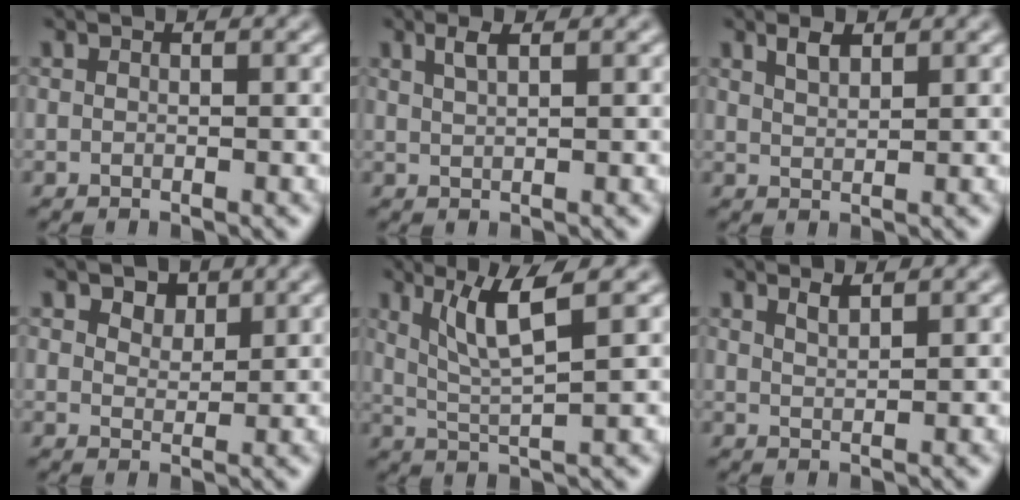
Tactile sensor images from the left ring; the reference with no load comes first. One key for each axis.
{"total": 1.6, "fx": 1.0, "fy": 0.4, "fz": 1.2, "tx": -0.021, "ty": 0.004, "tz": 0.016}
{"total": 1.6, "fx": 1.2, "fy": 0.6, "fz": 0.9, "tx": -0.019, "ty": 0.002, "tz": 0.024}
{"total": 2.2, "fx": 1.6, "fy": 1.3, "fz": 0.9, "tx": -0.018, "ty": -0.004, "tz": 0.023}
{"total": 4.9, "fx": 2.2, "fy": 0.7, "fz": 4.4, "tx": -0.090, "ty": -0.004, "tz": 0.047}
{"total": 1.3, "fx": 1.1, "fy": 0.3, "fz": 0.7, "tx": -0.010, "ty": 0.000, "tz": 0.018}